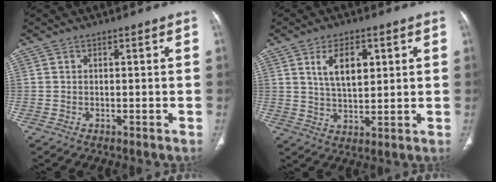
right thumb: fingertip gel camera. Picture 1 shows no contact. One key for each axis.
{"total": 8.2, "fx": 3.0, "fy": 4.2, "fz": 6.4, "tx": -0.094, "ty": -0.012, "tz": 0.060}